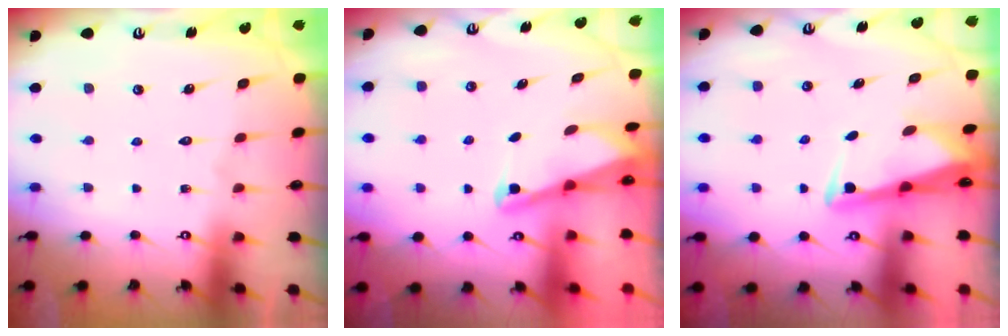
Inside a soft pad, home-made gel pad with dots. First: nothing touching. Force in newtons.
{"total": 2.0, "press": 2.0, "slide": 0.4}
{"total": 2.9, "press": 2.8, "slide": 0.7}